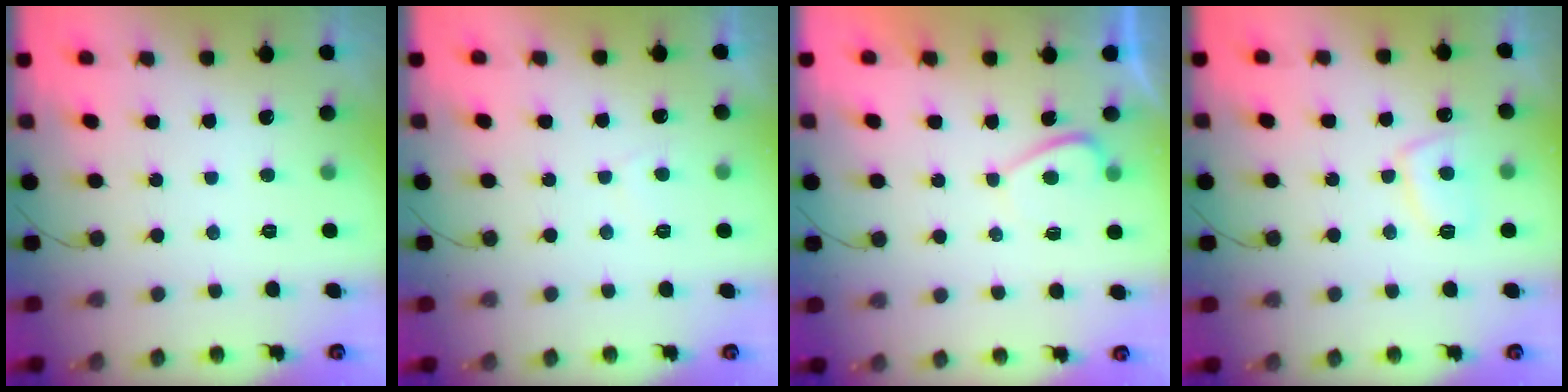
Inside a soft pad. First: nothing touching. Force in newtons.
{"total": 0.8, "press": 0.6, "slide": 0.5}
{"total": 2.1, "press": 2.0, "slide": 0.7}
{"total": 6.7, "press": 6.6, "slide": 1.1}